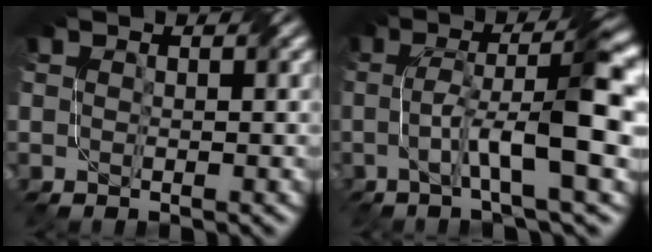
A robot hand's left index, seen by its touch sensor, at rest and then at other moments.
{"total": 8.3, "force": [-0.6, 1.2, 8.2], "torque": [-0.140, 0.019, -0.014]}